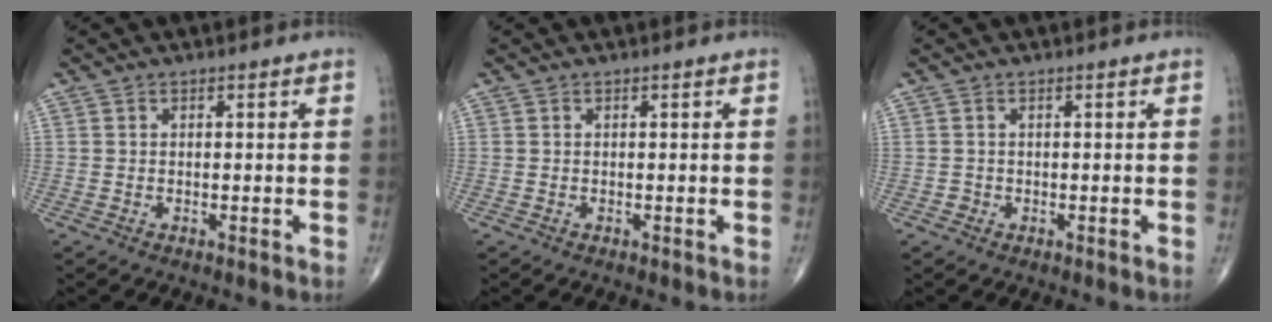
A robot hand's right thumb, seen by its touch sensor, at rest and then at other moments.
{"total": 0.0}
{"total": 0.7, "force": [-0.3, 0.6, 0.0], "torque": [0.000, 0.003, -0.005]}